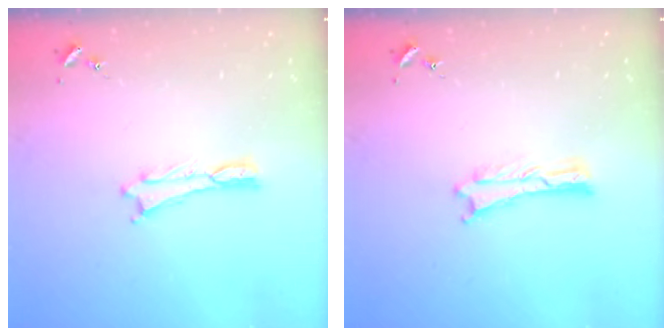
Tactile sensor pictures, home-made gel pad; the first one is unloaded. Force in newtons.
{"total": 0.0}